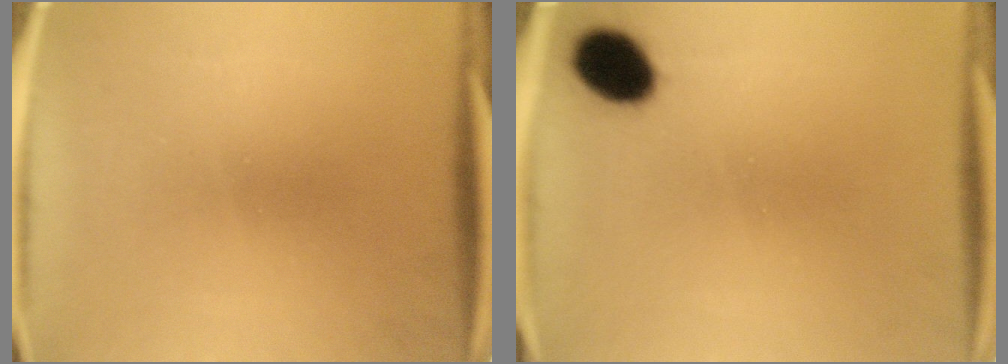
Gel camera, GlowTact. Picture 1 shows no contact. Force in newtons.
{"total": 7.8}